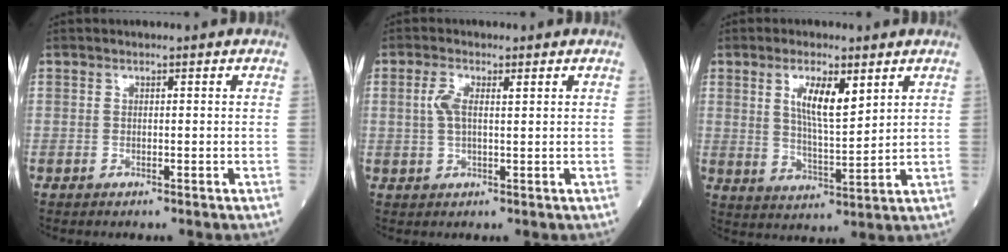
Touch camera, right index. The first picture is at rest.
{"total": 3.2, "force": [1.0, 1.1, 2.8], "torque": [-0.067, 0.014, 0.021]}
{"total": 7.3, "force": [3.3, 1.6, 6.3], "torque": [-0.117, -0.004, 0.062]}